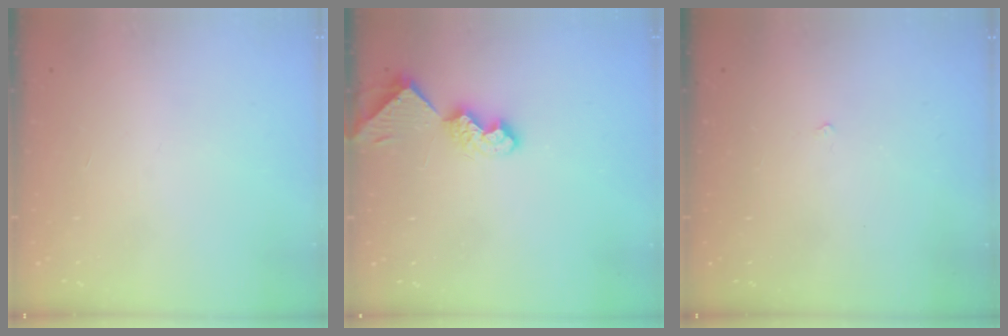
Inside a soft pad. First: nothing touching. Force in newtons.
{"total": 8.3, "press": 8.3, "slide": 1.1}
{"total": 2.1, "press": 2.1, "slide": 0.4}